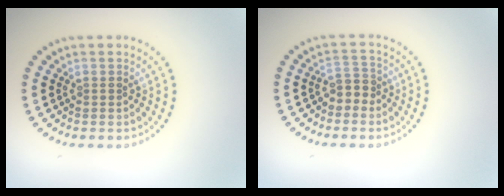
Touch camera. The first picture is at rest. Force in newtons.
{"total": 1.8, "press": 1.6, "slide": 0.9}